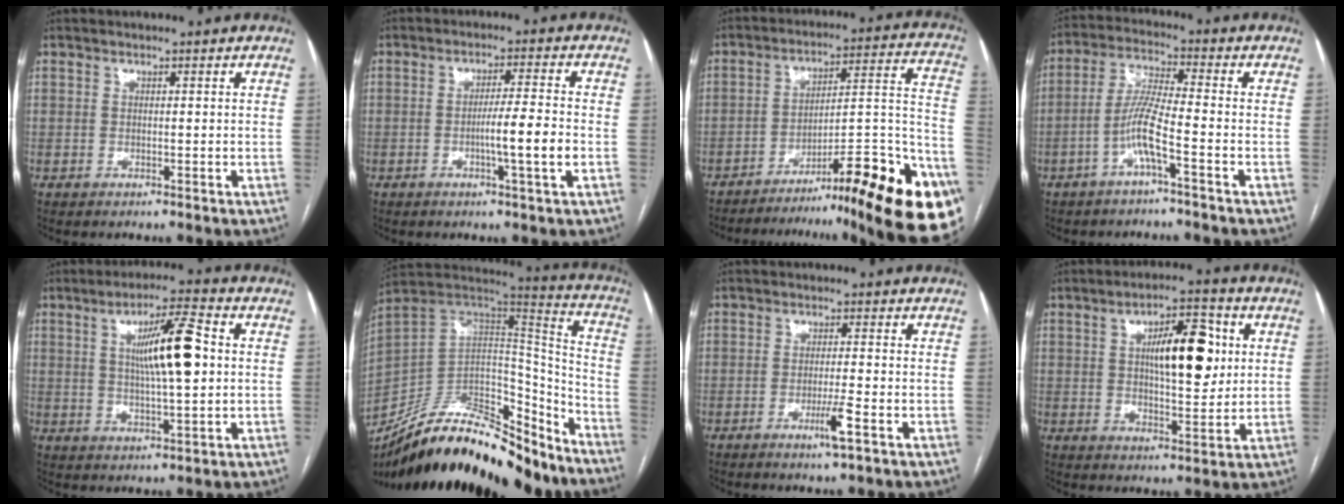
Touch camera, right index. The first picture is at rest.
{"total": 6.7, "force": [-1.7, -0.8, 6.4], "torque": [-0.103, -0.005, -0.031]}
{"total": 27.7, "force": [-18.0, 3.1, 20.8], "torque": [-0.168, 0.025, -0.249]}
{"total": 6.8, "force": [-3.0, -0.1, 6.1], "torque": [-0.127, 0.011, -0.063]}
{"total": 10.6, "force": [1.7, 1.3, 10.4], "torque": [-0.179, 0.010, 0.029]}
{"total": 29.4, "force": [-23.8, 9.9, 14.2], "torque": [-0.246, 0.000, -0.368]}
{"total": 4.2, "force": [-2.0, -0.5, 3.6], "torque": [-0.066, -0.010, -0.037]}
{"total": 11.4, "force": [2.5, 3.9, 10.4], "torque": [-0.164, 0.018, 0.041]}